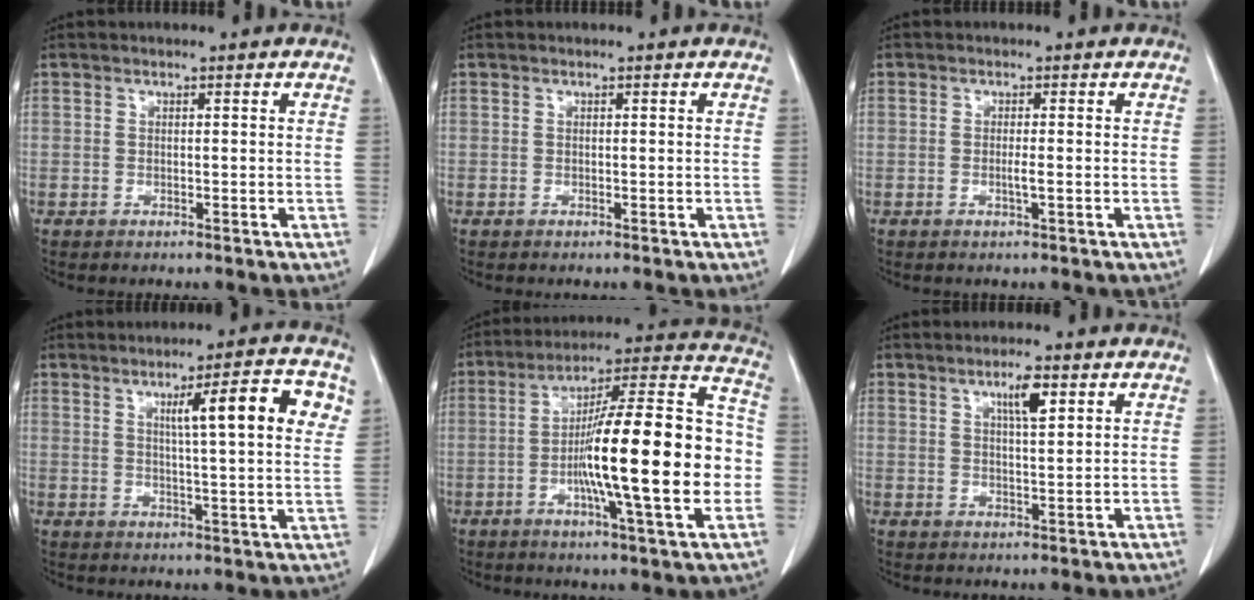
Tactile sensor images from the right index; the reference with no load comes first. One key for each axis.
{"total": 0.0}
{"total": 1.3, "fx": -0.3, "fy": -0.1, "fz": 1.2, "tx": -0.023, "ty": -0.003, "tz": -0.005}
{"total": 11.1, "fx": 4.2, "fy": 0.7, "fz": 10.3, "tx": -0.140, "ty": 0.010, "tz": 0.055}
{"total": 22.2, "fx": -3.5, "fy": 2.0, "fz": 21.8, "tx": -0.313, "ty": 0.015, "tz": -0.058}
{"total": 4.5, "fx": 2.3, "fy": 0.7, "fz": 3.8, "tx": -0.062, "ty": -0.002, "tz": 0.039}